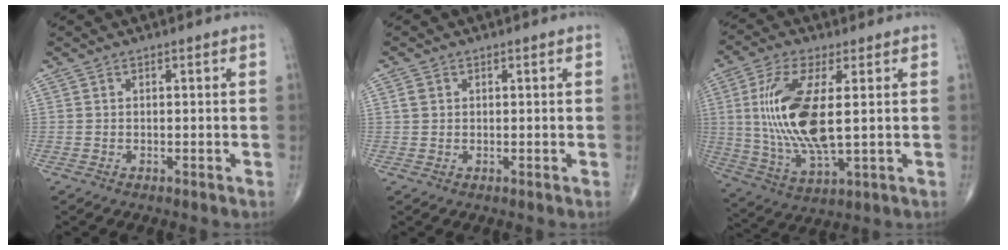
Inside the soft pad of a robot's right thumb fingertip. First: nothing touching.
{"total": 1.4, "force": [0.4, 1.2, 0.7], "torque": [-0.011, 0.003, 0.008]}
{"total": 16.2, "force": [1.9, 5.9, 15.0], "torque": [-0.322, -0.015, 0.043]}